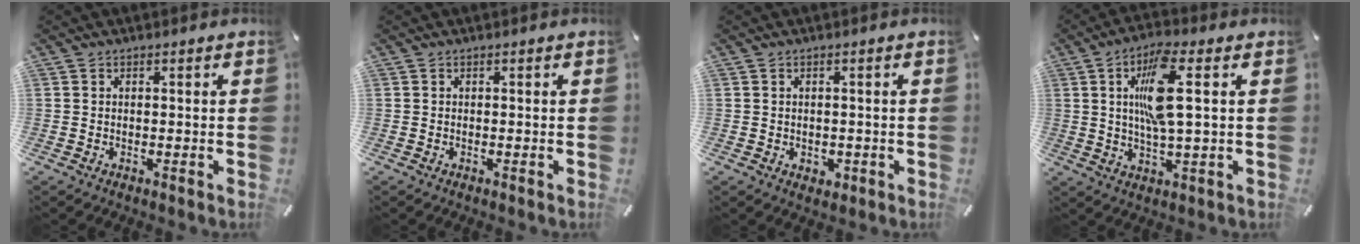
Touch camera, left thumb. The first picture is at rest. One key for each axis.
{"total": 0.0}
{"total": 1.4, "fx": -0.3, "fy": 1.3, "fz": 0.5, "tx": -0.010, "ty": 0.004, "tz": -0.008}
{"total": 12.2, "fx": 2.7, "fy": 3.2, "fz": 11.5, "tx": -0.223, "ty": -0.005, "tz": 0.035}